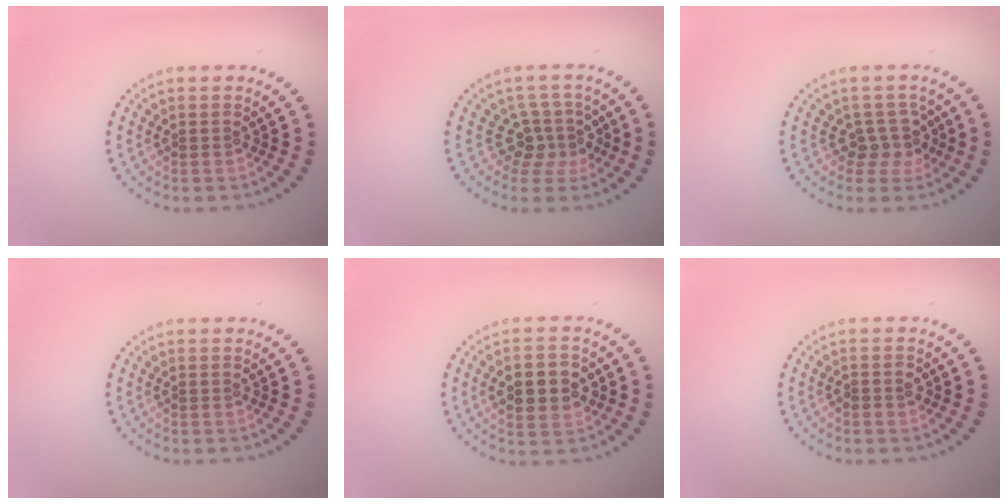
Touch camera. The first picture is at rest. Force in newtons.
{"total": 3.2, "press": 2.4, "slide": 2.0}
{"total": 2.5, "press": 2.0, "slide": 1.6}
{"total": 0.0}
{"total": 5.2, "press": 5.2, "slide": 0.2}
{"total": 1.1, "press": 1.1, "slide": 0.4}